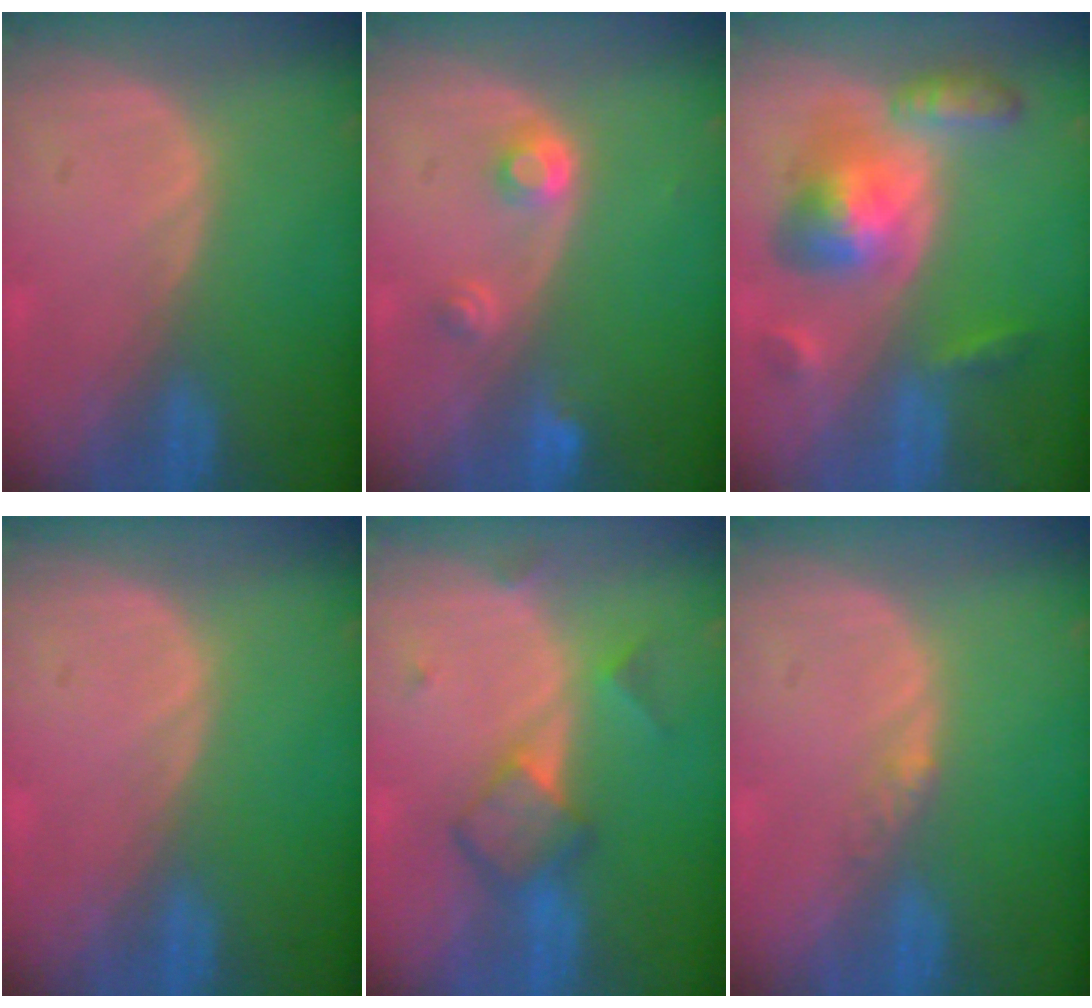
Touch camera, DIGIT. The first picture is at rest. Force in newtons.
{"total": 3.0, "press": 2.8, "slide": 1.0}
{"total": 8.2, "press": 8.2, "slide": 0.6}
{"total": 0.0}
{"total": 5.3, "press": 5.3, "slide": 0.8}
{"total": 1.6, "press": 1.3, "slide": 0.9}